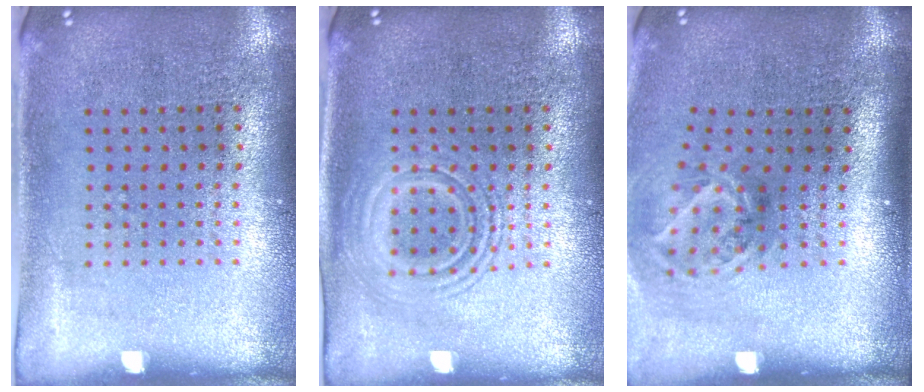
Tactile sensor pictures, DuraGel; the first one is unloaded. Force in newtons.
{"total": 2.8, "press": 2.7, "slide": 0.5}
{"total": 1.9, "press": 1.2, "slide": 1.5}